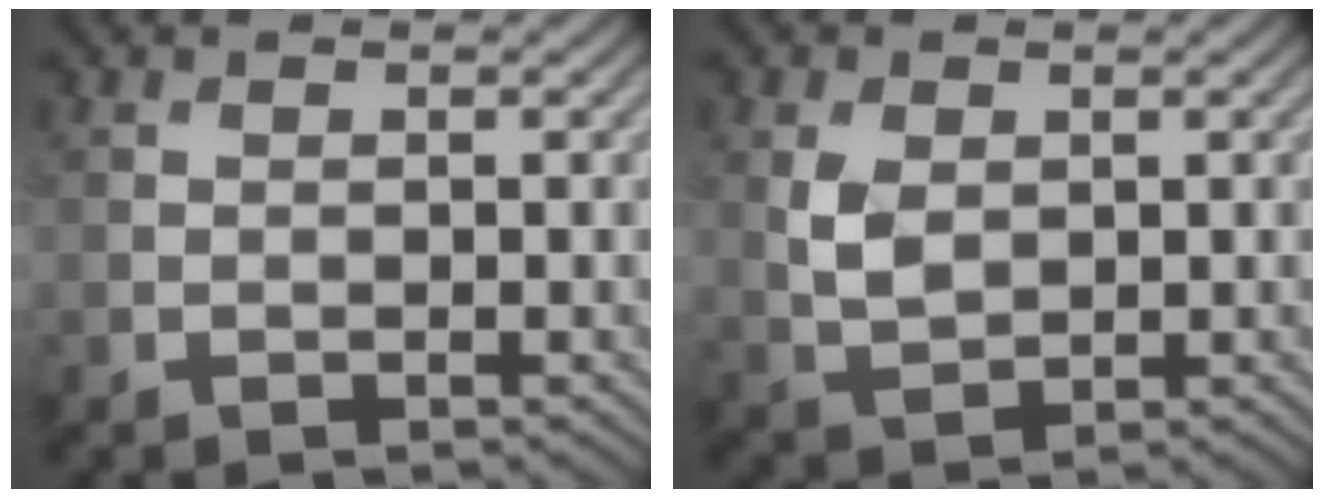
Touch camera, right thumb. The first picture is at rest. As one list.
[{"total": 3.7, "force": [0.8, 2.5, 2.6], "torque": [-0.063, -0.002, 0.018]}]